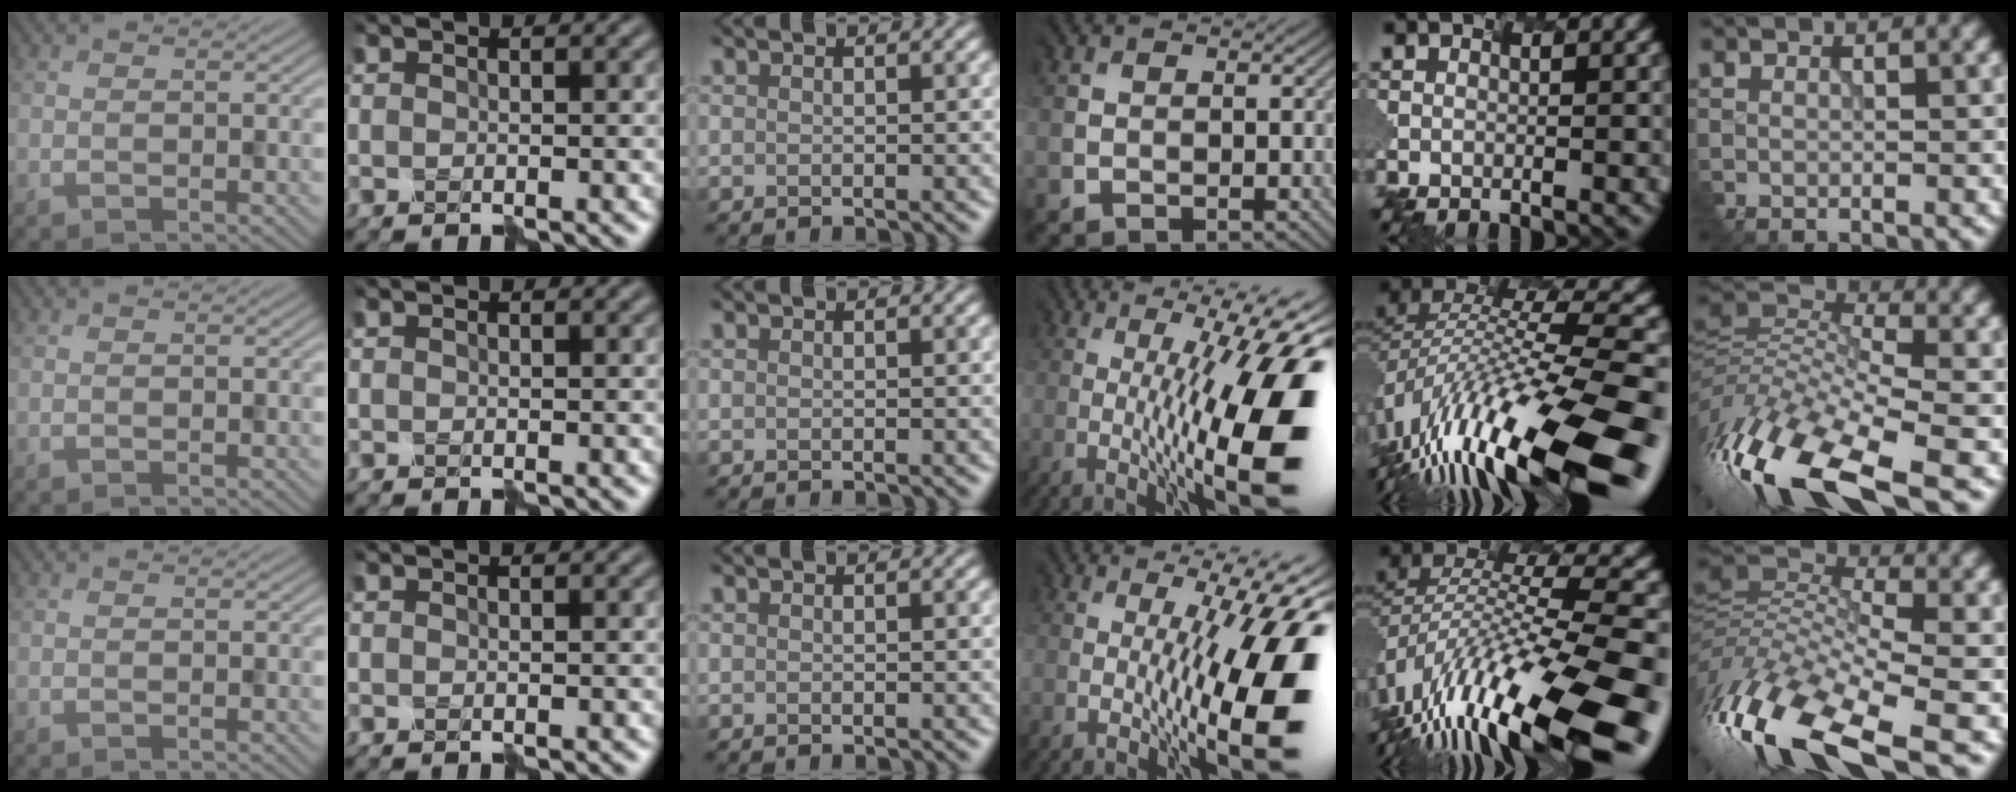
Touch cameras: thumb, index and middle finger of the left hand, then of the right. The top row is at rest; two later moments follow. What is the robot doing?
{"motion": "shake", "object": "plastic piggy bank"}